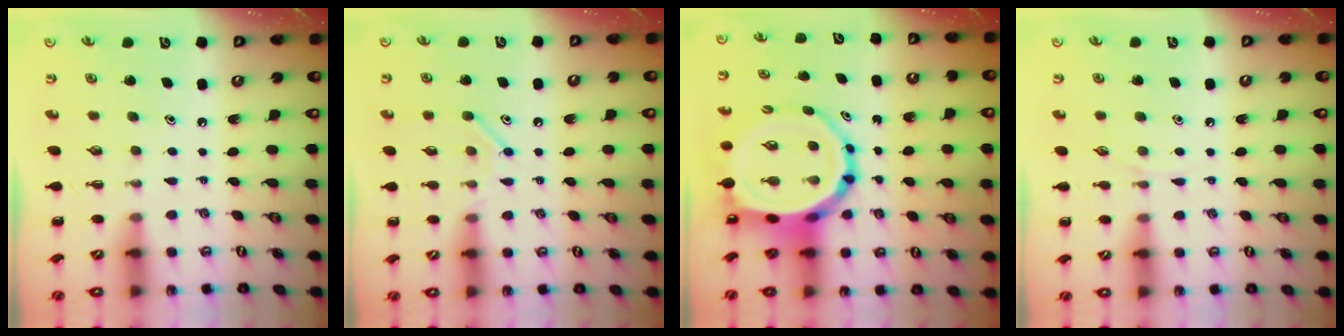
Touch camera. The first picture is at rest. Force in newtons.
{"total": 8.1, "press": 7.9, "slide": 1.4}
{"total": 14.7, "press": 14.1, "slide": 4.0}
{"total": 3.0, "press": 2.8, "slide": 1.1}